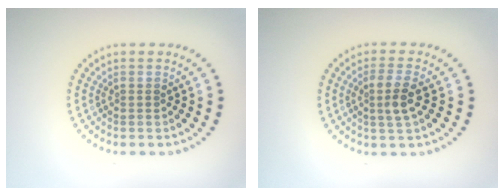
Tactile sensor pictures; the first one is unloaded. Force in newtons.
{"total": 2.5, "press": 2.3, "slide": 1.0}